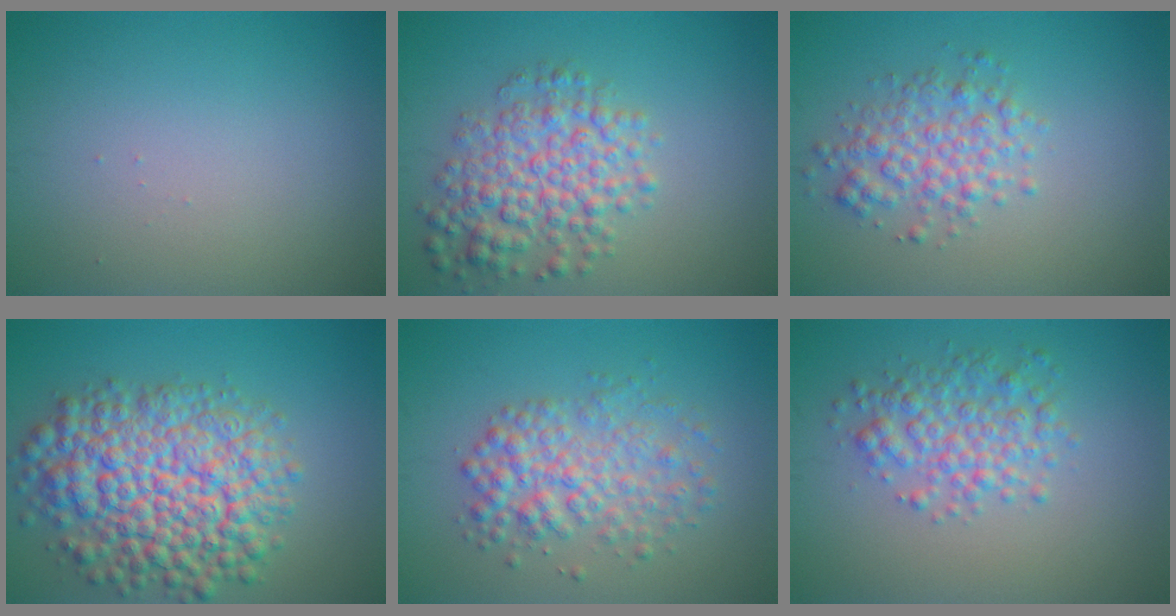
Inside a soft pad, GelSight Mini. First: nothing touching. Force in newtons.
{"total": 5.5, "press": 5.5, "slide": 0.1}
{"total": 3.5, "press": 3.5, "slide": 0.1}
{"total": 10.3, "press": 10.3, "slide": 0.4}
{"total": 4.4, "press": 4.4, "slide": 0.1}
{"total": 3.7, "press": 3.7, "slide": 0.0}